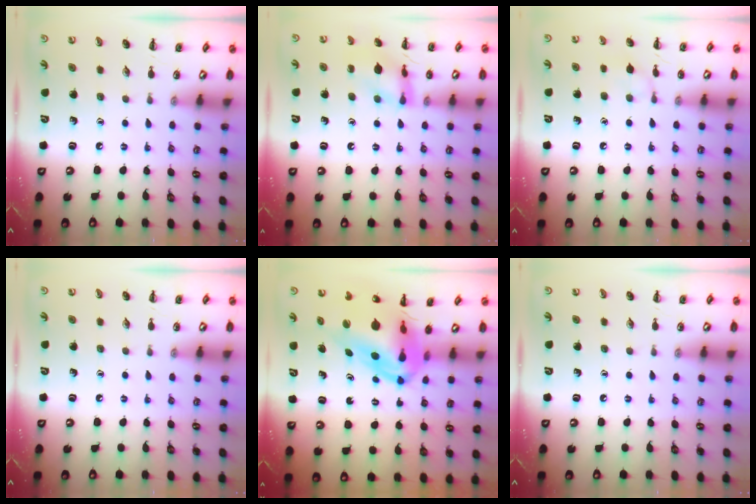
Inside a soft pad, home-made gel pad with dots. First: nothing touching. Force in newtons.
{"total": 11.7, "press": 11.7, "slide": 0.9}
{"total": 7.1, "press": 6.7, "slide": 2.2}
{"total": 0.0}
{"total": 10.6, "press": 10.0, "slide": 3.4}
{"total": 0.0}